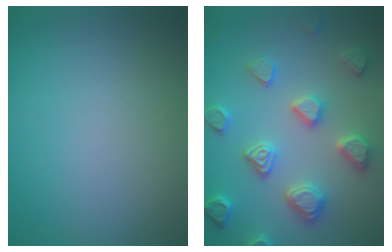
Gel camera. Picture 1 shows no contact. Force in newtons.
{"total": 4.6, "press": 4.4, "slide": 1.3}